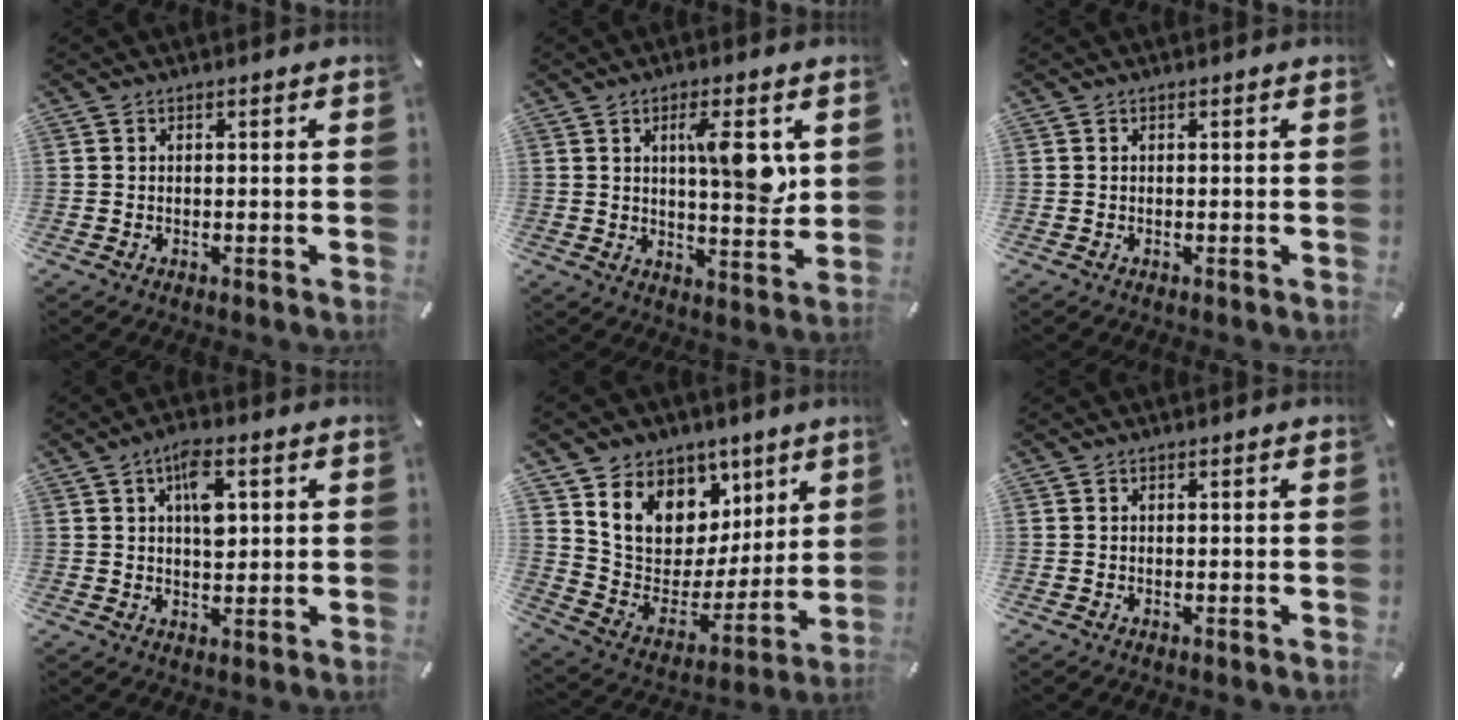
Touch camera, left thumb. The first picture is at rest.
{"total": 10.4, "force": [3.2, 3.1, 9.4], "torque": [-0.136, -0.016, 0.044]}
{"total": 0.0}
{"total": 7.9, "force": [2.5, 4.1, 6.3], "torque": [-0.098, -0.001, 0.038]}
{"total": 13.8, "force": [7.1, 10.9, 4.7], "torque": [-0.077, -0.060, 0.134]}
{"total": 0.0}